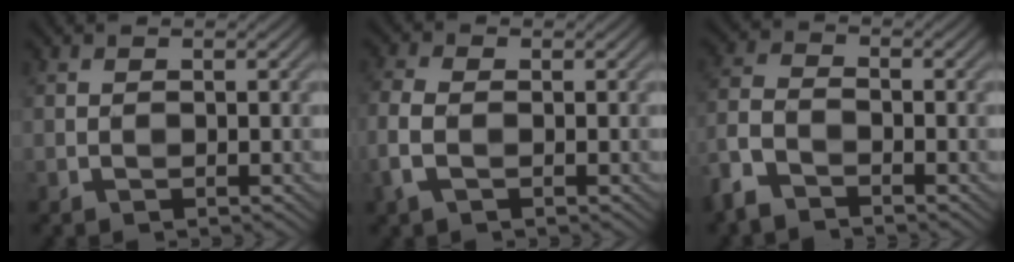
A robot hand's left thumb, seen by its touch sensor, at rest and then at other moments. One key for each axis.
{"total": 3.7, "fx": -1.0, "fy": 2.1, "fz": 2.9, "tx": -0.085, "ty": 0.001, "tz": -0.031}
{"total": 5.3, "fx": -4.0, "fy": 2.1, "fz": 2.8, "tx": -0.069, "ty": -0.006, "tz": -0.098}